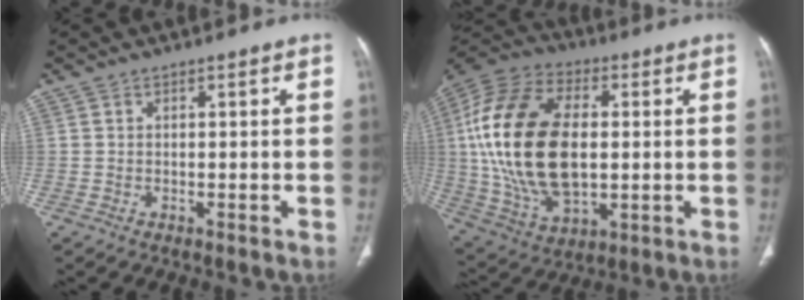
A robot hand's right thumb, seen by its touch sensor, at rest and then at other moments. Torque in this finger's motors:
{"motor_torque": [0.04, 2.61, 2.77, 0.00, 0.41]}